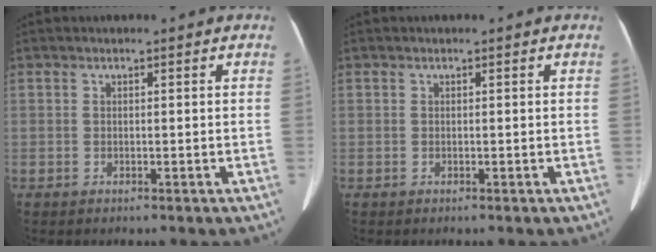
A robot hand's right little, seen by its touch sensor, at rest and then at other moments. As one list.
[{"total": 0.0}]